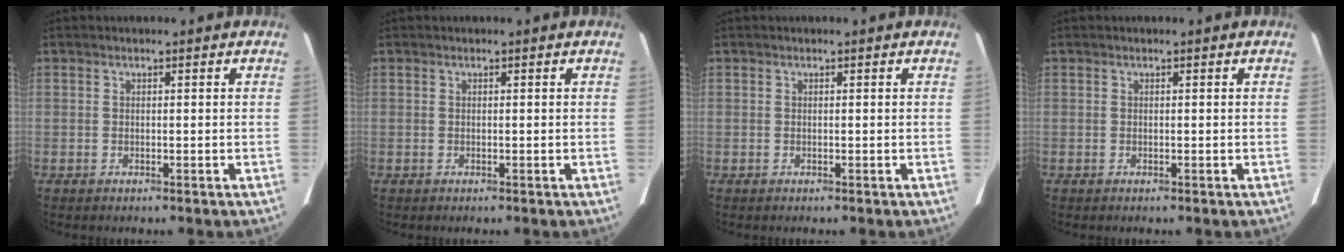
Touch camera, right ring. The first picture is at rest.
{"total": 0.0}
{"total": 0.0}
{"total": 0.0}